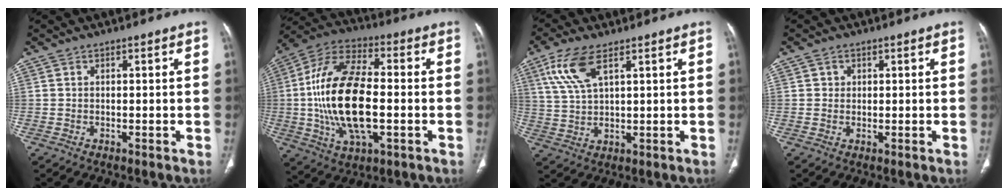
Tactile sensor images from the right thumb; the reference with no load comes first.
{"total": 21.0, "force": [-1.8, 9.9, 18.5], "torque": [-0.363, 0.016, -0.030]}
{"total": 8.6, "force": [4.3, 3.3, 6.7], "torque": [-0.150, -0.006, 0.094]}
{"total": 1.4, "force": [0.4, 1.3, 0.3], "torque": [0.006, 0.000, 0.005]}